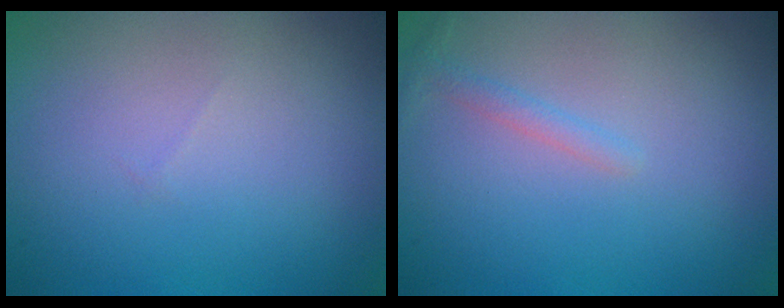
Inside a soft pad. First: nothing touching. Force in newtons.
{"total": 0.9, "press": 0.9, "slide": 0.0}